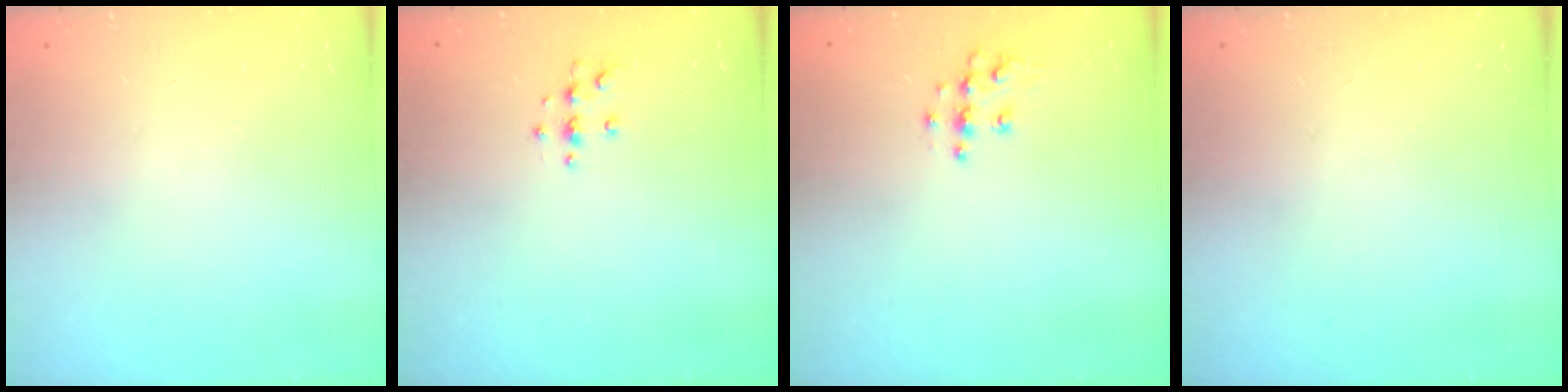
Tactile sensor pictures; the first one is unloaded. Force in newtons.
{"total": 4.7, "press": 4.6, "slide": 0.5}
{"total": 7.4, "press": 7.4, "slide": 0.2}
{"total": 0.0}